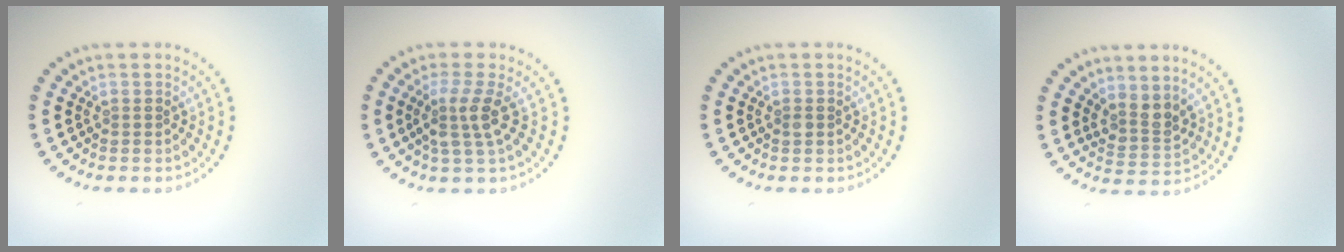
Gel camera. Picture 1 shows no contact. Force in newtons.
{"total": 2.8, "press": 2.2, "slide": 1.7}
{"total": 0.5, "press": 0.5, "slide": 0.1}
{"total": 2.3, "press": 1.8, "slide": 1.4}